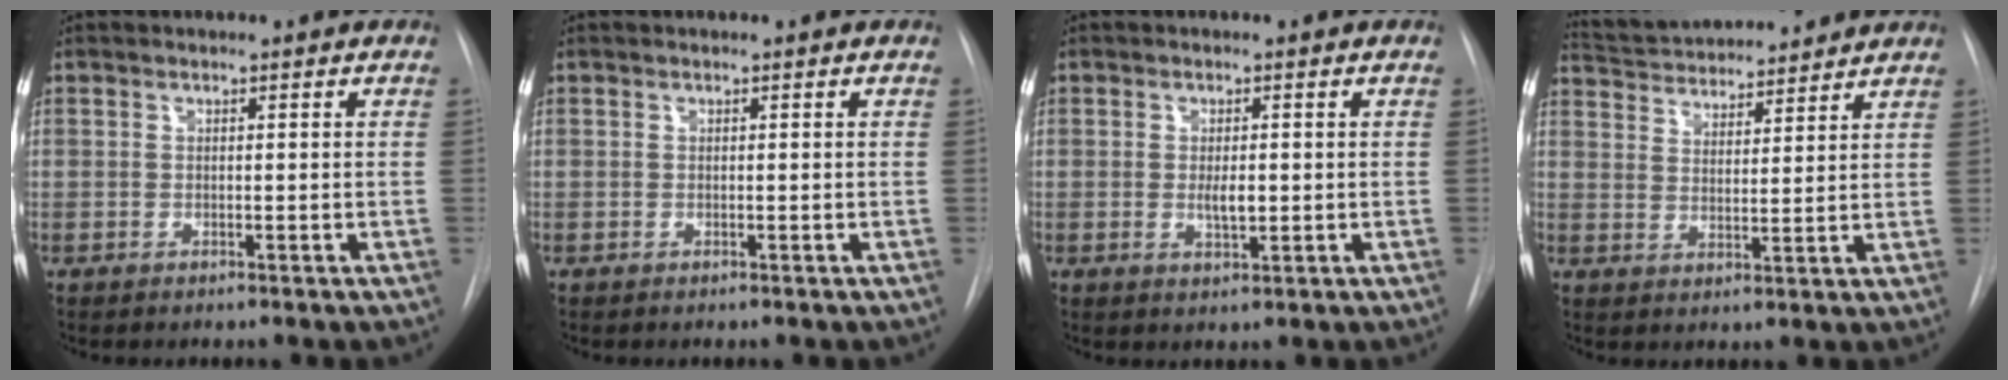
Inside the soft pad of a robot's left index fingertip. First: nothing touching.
{"total": 0.0}
{"total": 2.5, "force": [-0.1, 0.9, 2.3], "torque": [-0.042, -0.003, 0.001]}
{"total": 14.3, "force": [13.5, 2.3, 4.2], "torque": [-0.072, 0.029, 0.213]}